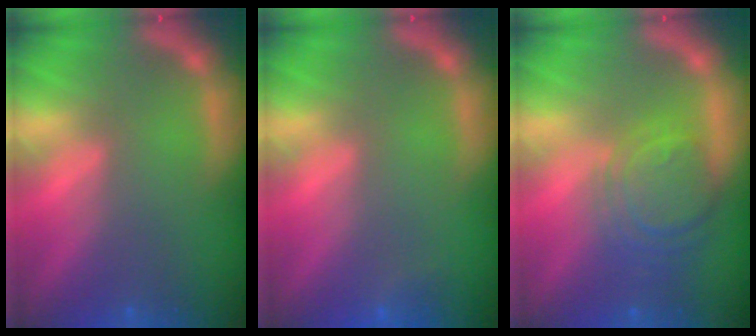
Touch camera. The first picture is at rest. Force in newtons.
{"total": 0.9}
{"total": 6.0}